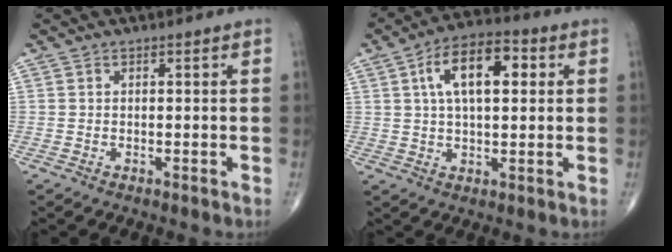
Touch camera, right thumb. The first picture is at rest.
{"total": 12.2, "force": [3.2, 5.8, 10.2], "torque": [-0.163, 0.016, 0.048]}